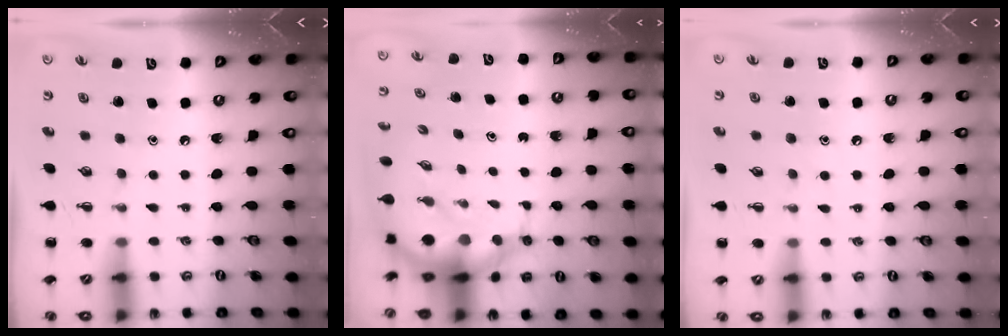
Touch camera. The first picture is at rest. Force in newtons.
{"total": 9.1, "press": 8.8, "slide": 2.4}
{"total": 6.1, "press": 5.9, "slide": 1.4}